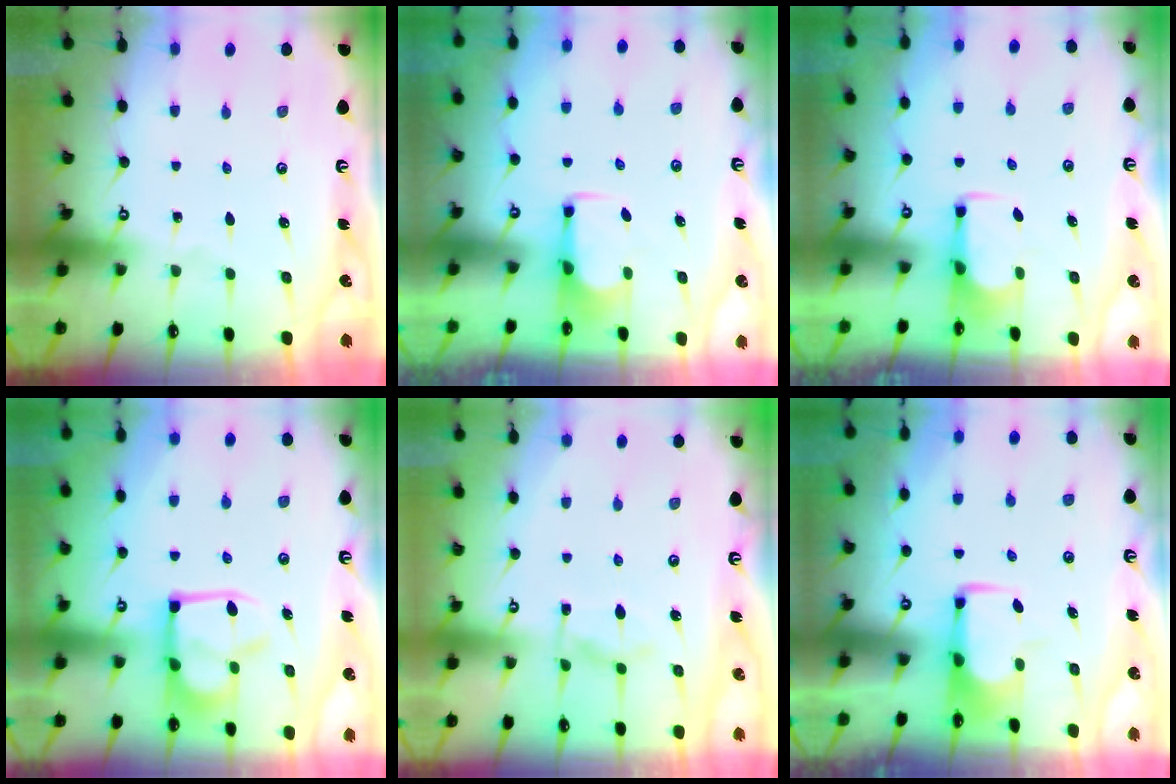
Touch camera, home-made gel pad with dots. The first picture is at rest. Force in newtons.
{"total": 2.7, "press": 2.5, "slide": 0.9}
{"total": 2.8, "press": 2.6, "slide": 1.0}
{"total": 7.2, "press": 7.0, "slide": 1.4}
{"total": 7.2, "press": 7.1, "slide": 1.1}
{"total": 1.8, "press": 1.7, "slide": 0.4}